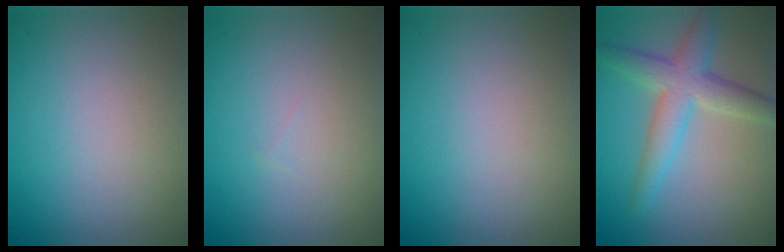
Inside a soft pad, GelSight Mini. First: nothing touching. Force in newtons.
{"total": 0.0}
{"total": 0.0}
{"total": 4.7, "press": 4.7, "slide": 0.1}